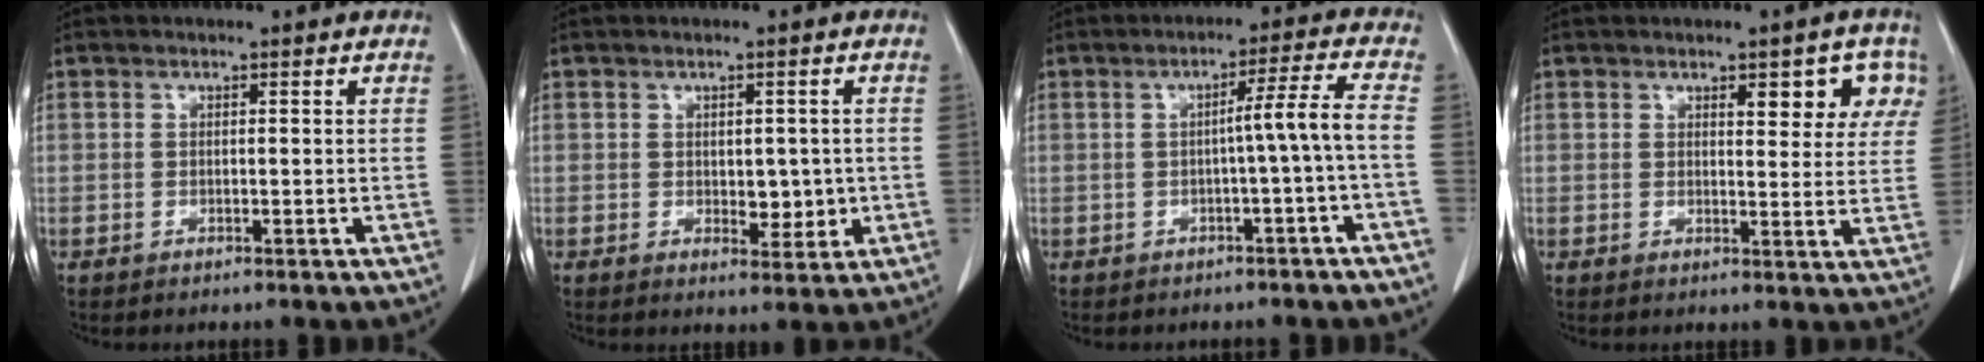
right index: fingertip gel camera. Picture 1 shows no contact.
{"total": 4.0, "force": [-0.1, 2.3, 3.2], "torque": [-0.033, -0.003, 0.008]}
{"total": 5.2, "force": [-1.3, -1.1, 4.8], "torque": [-0.072, 0.012, -0.018]}
{"total": 6.8, "force": [3.4, 2.6, 5.3], "torque": [-0.049, 0.009, 0.037]}